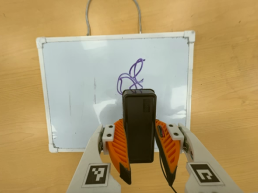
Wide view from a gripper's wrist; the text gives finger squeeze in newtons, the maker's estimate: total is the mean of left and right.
{"total": 6.3, "left": 5.6, "right": 7.0}